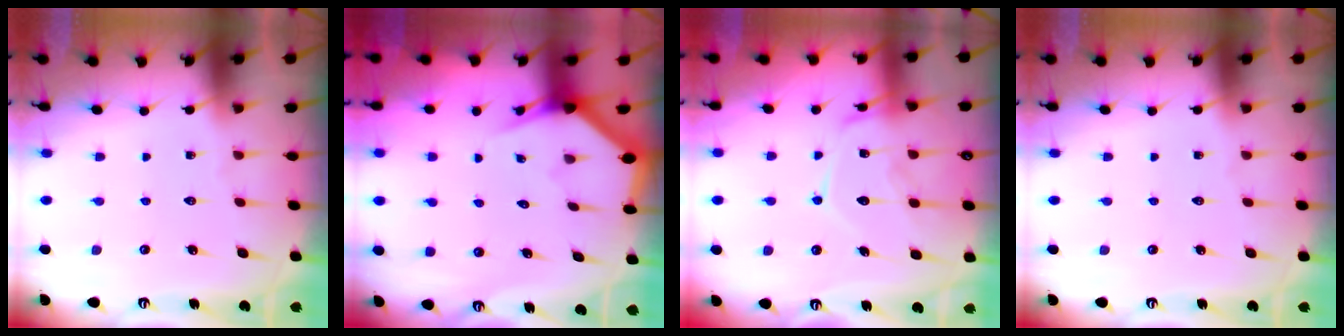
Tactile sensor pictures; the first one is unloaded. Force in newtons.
{"total": 2.7, "press": 2.7, "slide": 0.1}
{"total": 14.9, "press": 14.8, "slide": 1.2}
{"total": 0.0}